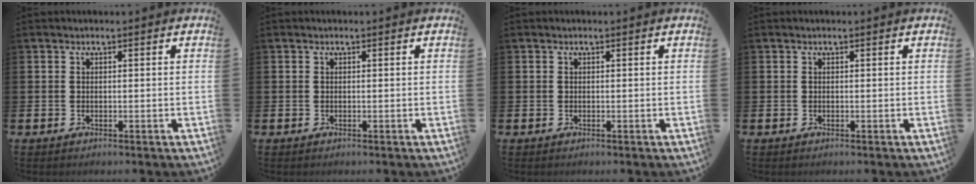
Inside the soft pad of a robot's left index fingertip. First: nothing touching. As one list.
[{"total": 0.0}, {"total": 0.0}, {"total": 0.0}]